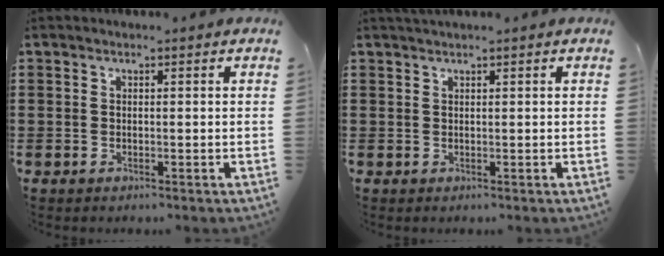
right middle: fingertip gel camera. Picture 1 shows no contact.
{"total": 0.7, "force": [0.6, 0.1, 0.3], "torque": [-0.005, 0.002, 0.012]}